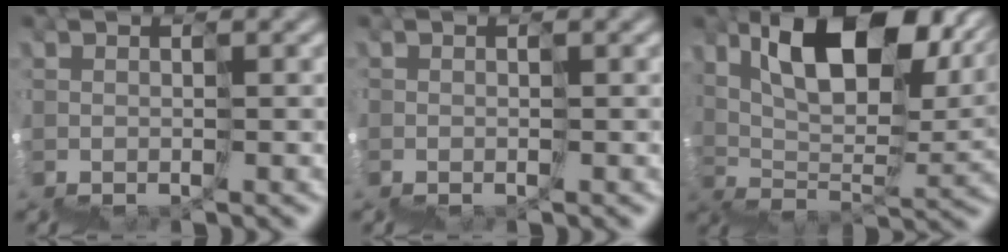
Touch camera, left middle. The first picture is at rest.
{"total": 0.7, "force": [-0.4, 0.3, 0.5], "torque": [-0.008, -0.003, -0.009]}
{"total": 10.8, "force": [7.7, 4.0, 6.5], "torque": [-0.094, 0.027, 0.133]}